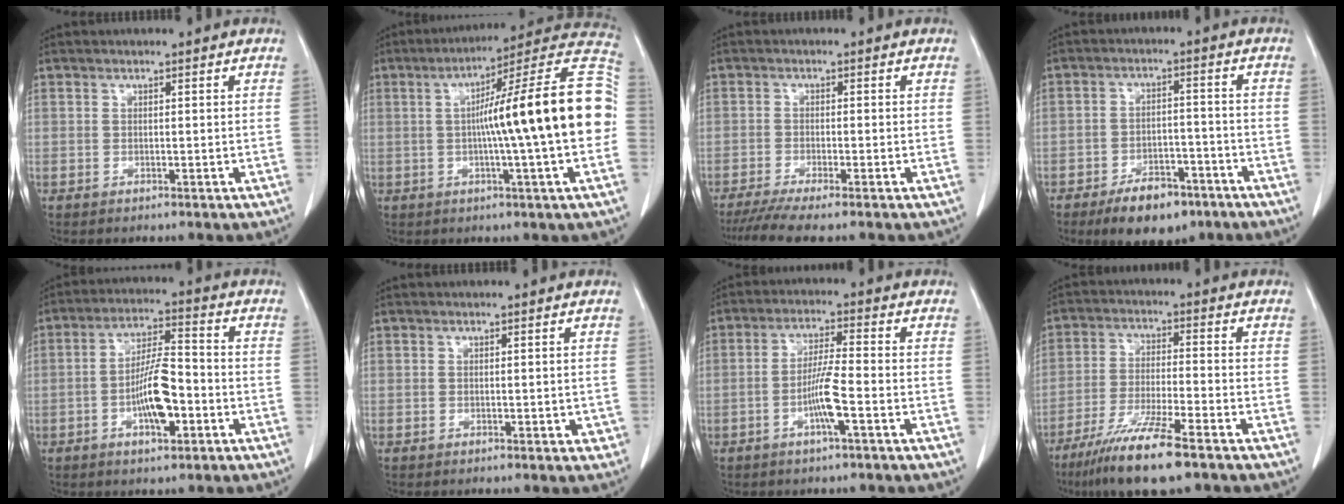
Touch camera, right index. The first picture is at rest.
{"total": 22.1, "force": [-0.2, 0.1, 22.1], "torque": [-0.265, 0.035, -0.014]}
{"total": 5.5, "force": [-4.4, -0.5, 3.2], "torque": [-0.051, -0.016, -0.077]}
{"total": 8.7, "force": [-5.9, 4.0, 5.0], "torque": [-0.080, 0.000, -0.094]}
{"total": 9.0, "force": [-2.7, 2.4, 8.2], "torque": [-0.156, 0.008, -0.049]}
{"total": 1.5, "force": [-0.2, 0.8, 1.3], "torque": [-0.014, 0.002, 0.002]}
{"total": 6.1, "force": [-2.2, -0.1, 5.7], "torque": [-0.114, -0.001, -0.042]}
{"total": 11.4, "force": [-7.8, 0.5, 8.3], "torque": [-0.161, -0.033, -0.141]}